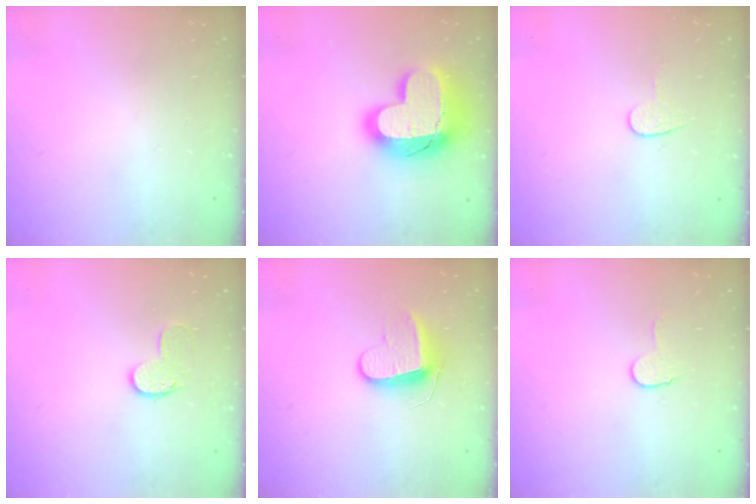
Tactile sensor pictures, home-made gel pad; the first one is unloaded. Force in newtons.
{"total": 22.3, "press": 22.3, "slide": 1.5}
{"total": 6.0, "press": 6.0, "slide": 0.4}
{"total": 7.4, "press": 7.4, "slide": 0.2}
{"total": 9.6, "press": 9.6, "slide": 0.4}
{"total": 6.4, "press": 6.4, "slide": 0.6}